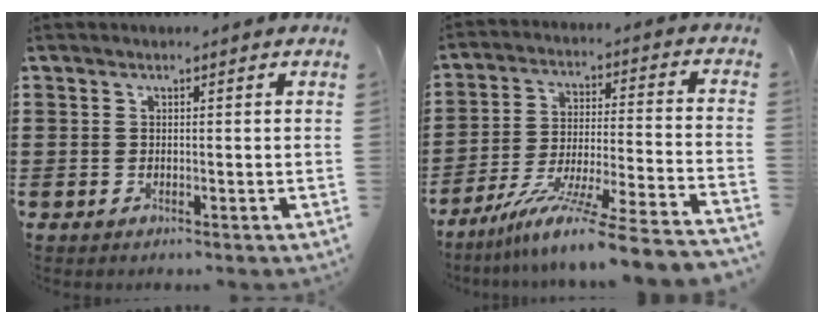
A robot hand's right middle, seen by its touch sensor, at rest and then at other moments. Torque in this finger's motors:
{"motor_torque": [1.43, -0.71, 0.35, 0.21]}